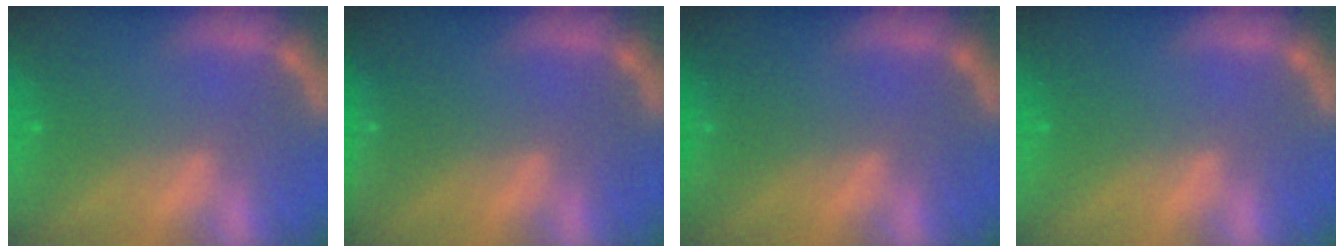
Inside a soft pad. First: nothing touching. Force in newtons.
{"total": 2.9}
{"total": 1.4}
{"total": 0.0}